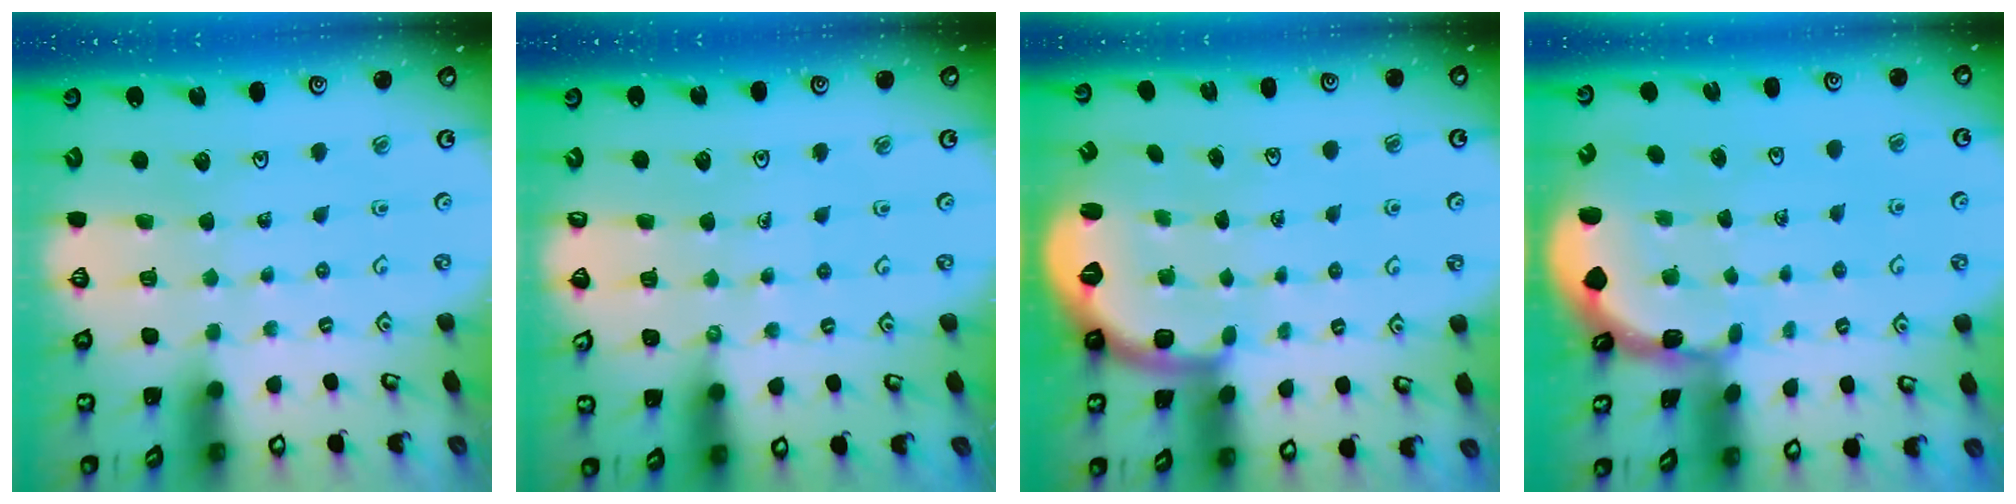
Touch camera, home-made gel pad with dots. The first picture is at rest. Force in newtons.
{"total": 1.7, "press": 1.7, "slide": 0.2}
{"total": 2.1, "press": 1.9, "slide": 1.0}
{"total": 1.3, "press": 1.3, "slide": 0.1}